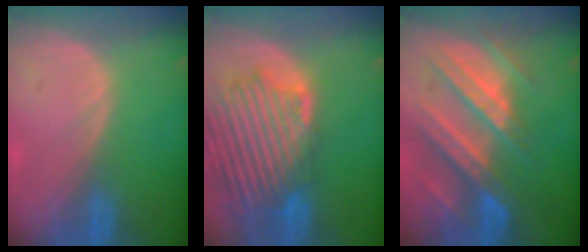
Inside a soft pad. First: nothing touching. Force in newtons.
{"total": 13.5, "press": 11.7, "slide": 6.8}
{"total": 11.0, "press": 9.8, "slide": 5.0}